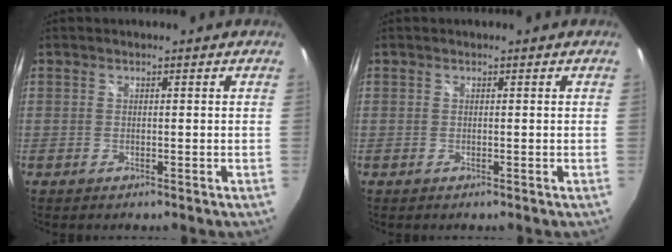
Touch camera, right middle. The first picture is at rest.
{"total": 0.0}